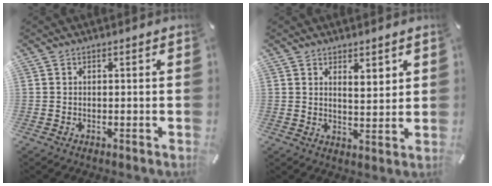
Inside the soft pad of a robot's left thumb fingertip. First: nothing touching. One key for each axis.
{"total": 4.1, "fx": 3.1, "fy": 2.1, "fz": 1.7, "tx": -0.009, "ty": -0.021, "tz": 0.050}